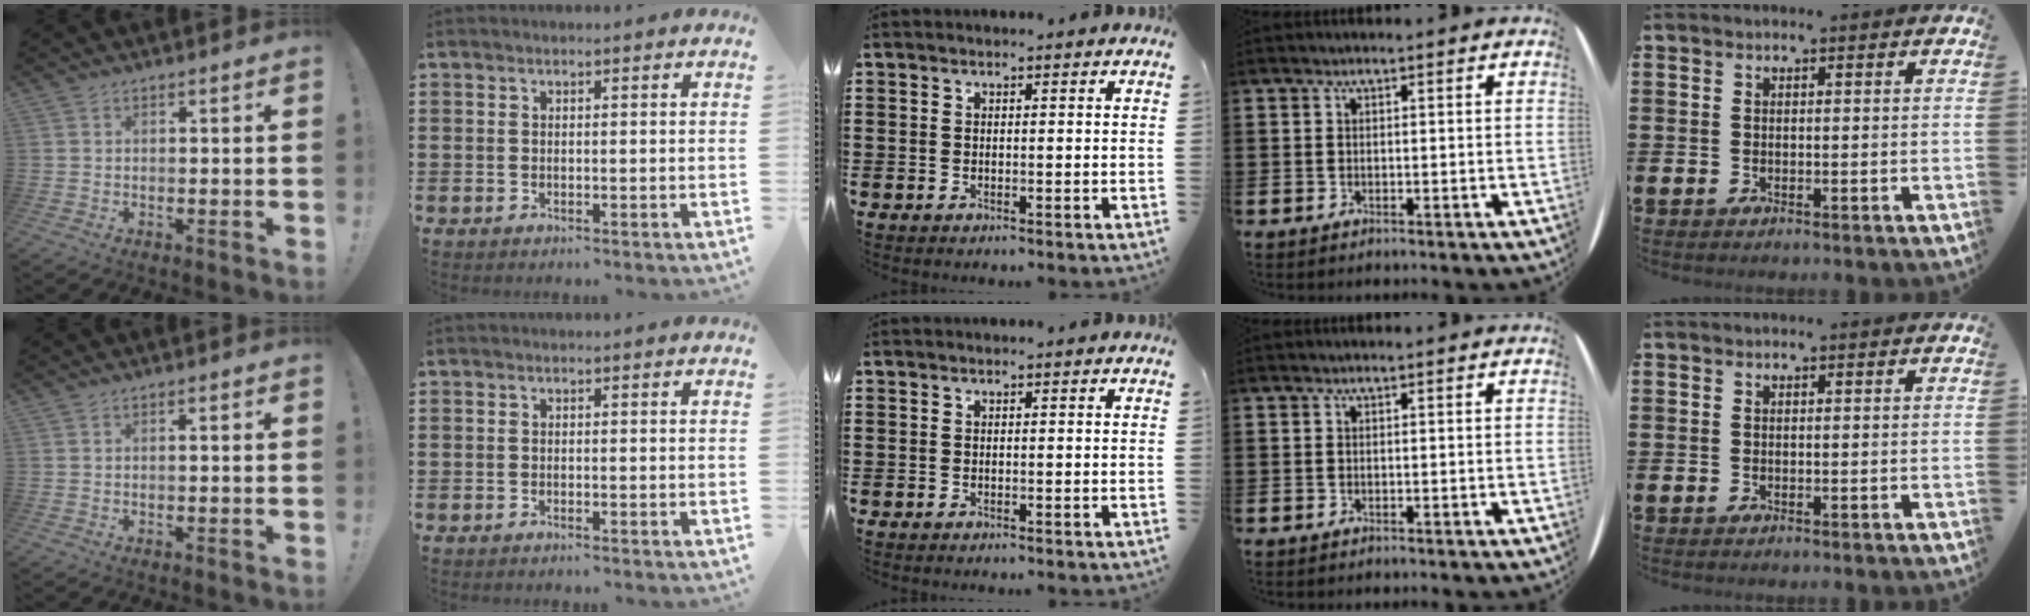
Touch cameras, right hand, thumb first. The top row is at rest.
{"thumb": {"total": 0.6, "force": [-0.3, -0.1, 0.6], "torque": [-0.016, 0.001, -0.004]}, "index": {"total": 0.5, "force": [-0.5, 0.0, 0.1], "torque": [-0.005, -0.001, -0.011]}}